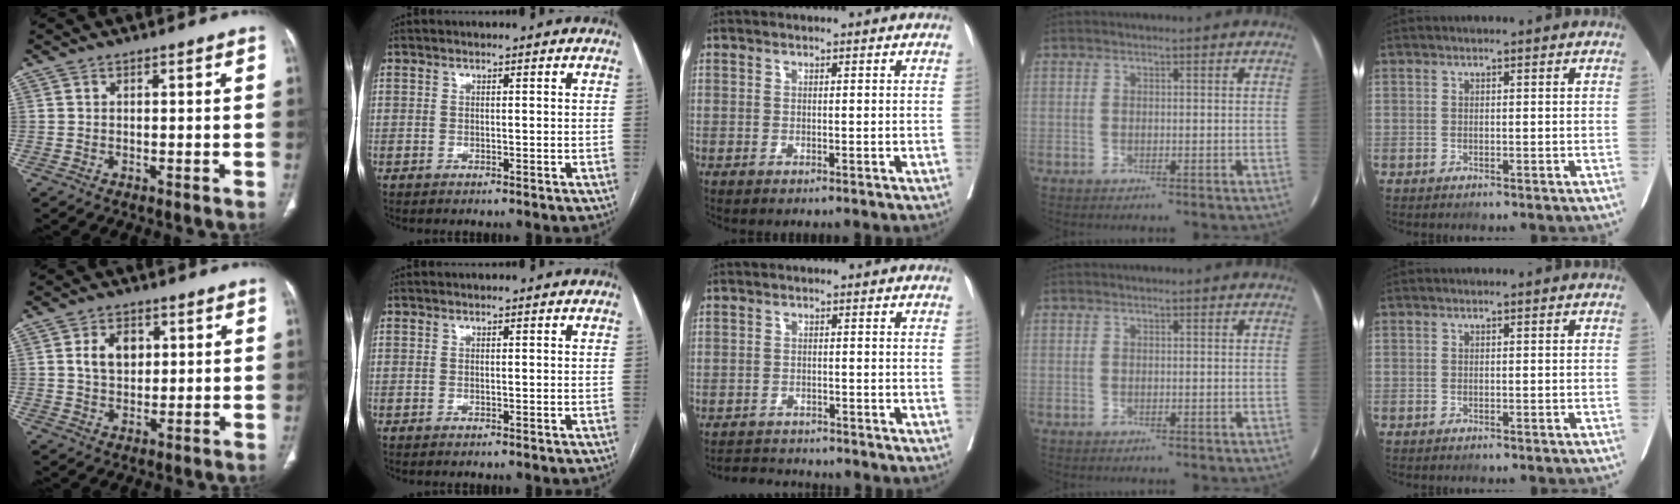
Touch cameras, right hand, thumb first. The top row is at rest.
{"thumb": {"total": 6.1, "force": [1.6, 4.3, 4.0], "torque": [-0.048, -0.003, 0.027]}, "middle": {"total": 3.6, "force": [-3.5, 0.7, -0.2], "torque": [0.006, -0.010, -0.059]}}